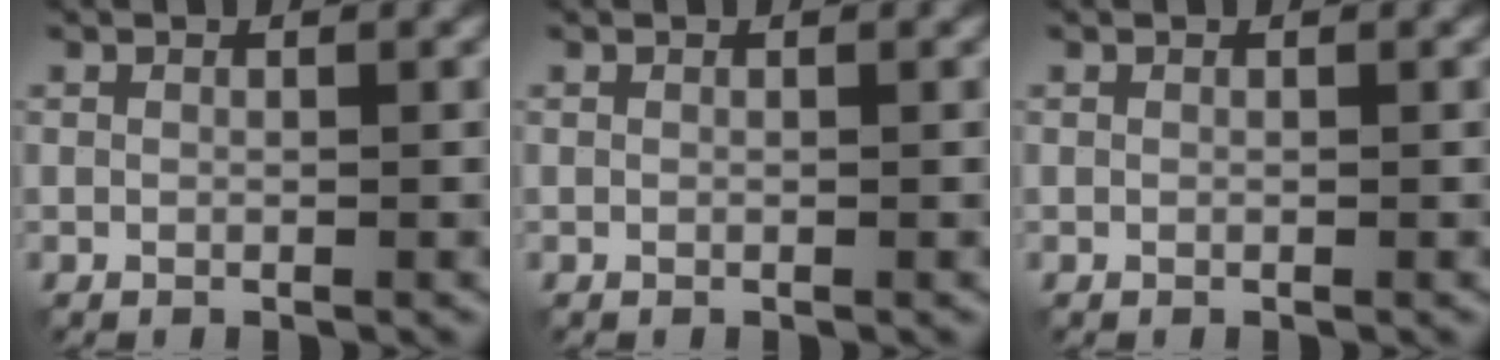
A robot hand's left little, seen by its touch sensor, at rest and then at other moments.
{"total": 0.0}
{"total": 0.0}